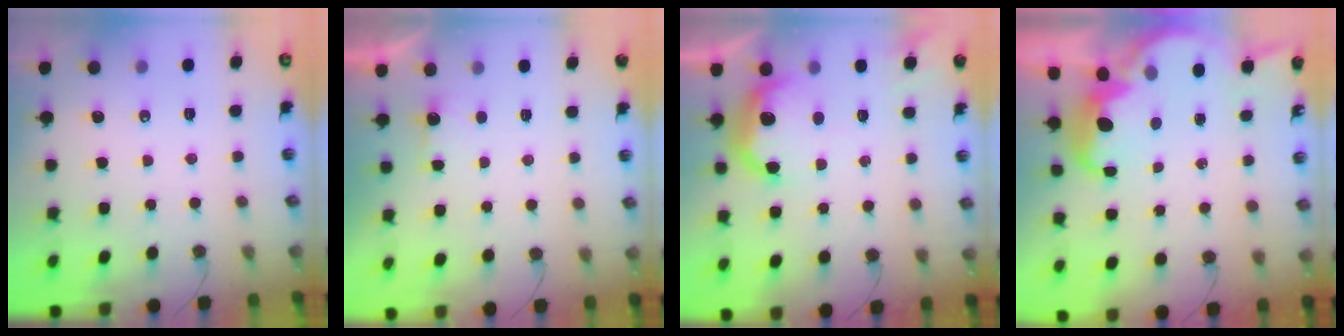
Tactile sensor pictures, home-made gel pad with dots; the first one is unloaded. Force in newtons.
{"total": 1.3, "press": 1.1, "slide": 0.8}
{"total": 13.5, "press": 13.4, "slide": 1.1}
{"total": 5.4, "press": 5.4, "slide": 0.4}